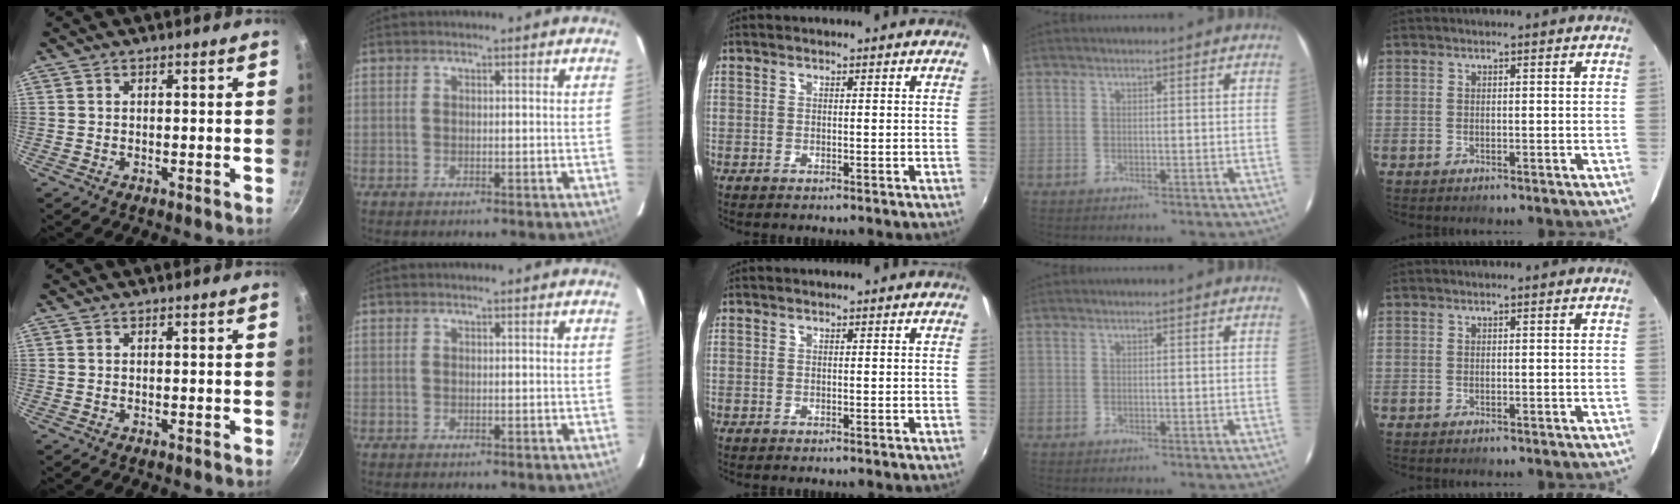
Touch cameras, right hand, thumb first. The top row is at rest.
{}